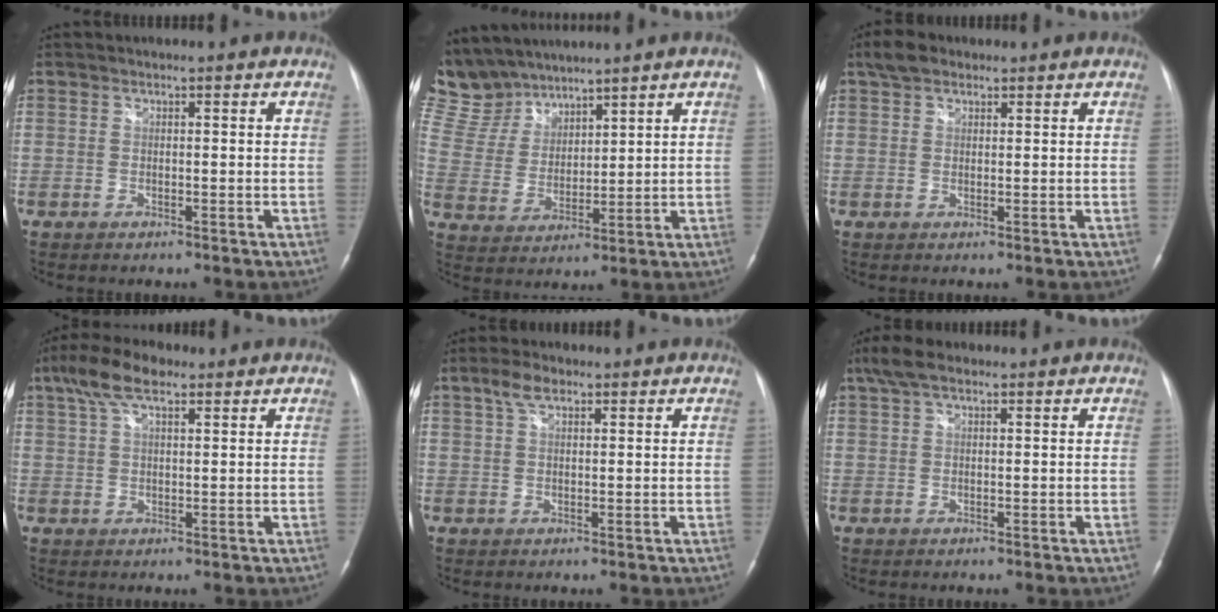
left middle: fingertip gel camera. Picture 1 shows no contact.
{"total": 11.1, "force": [10.2, 3.9, 1.7], "torque": [-0.055, 0.018, 0.221]}
{"total": 3.5, "force": [2.5, 1.9, 1.6], "torque": [-0.034, 0.019, 0.046]}
{"total": 7.0, "force": [4.2, 2.5, 5.0], "torque": [-0.105, 0.028, 0.077]}
{"total": 3.2, "force": [1.8, 1.3, 2.2], "torque": [-0.051, 0.015, 0.038]}
{"total": 4.2, "force": [2.7, 1.6, 2.8], "torque": [-0.067, 0.030, 0.053]}